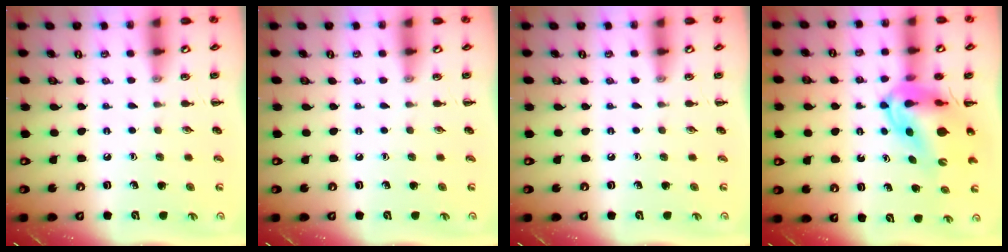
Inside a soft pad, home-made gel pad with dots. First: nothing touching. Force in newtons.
{"total": 0.0}
{"total": 0.0}
{"total": 11.0, "press": 10.5, "slide": 3.4}